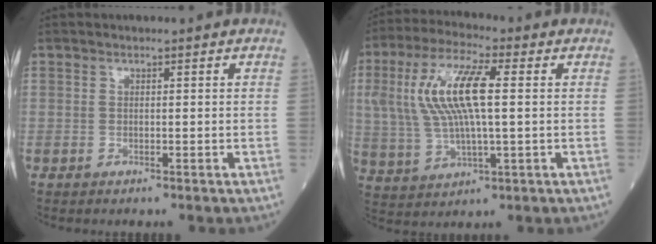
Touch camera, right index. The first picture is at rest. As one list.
[{"total": 12.8, "force": [2.1, 3.2, 12.2], "torque": [-0.266, 0.018, 0.040]}]